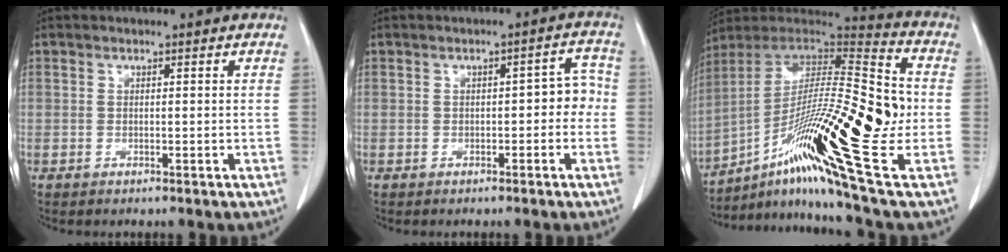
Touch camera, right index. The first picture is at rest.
{"total": 4.0, "force": [-0.5, 2.0, 3.4], "torque": [-0.031, 0.029, -0.005]}
{"total": 27.9, "force": [-7.0, 2.0, 26.9], "torque": [-0.455, -0.017, -0.128]}